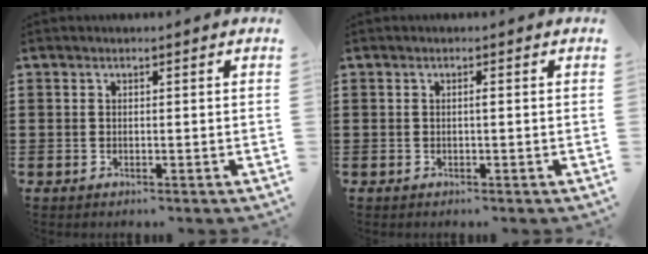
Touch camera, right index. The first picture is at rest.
{"total": 0.5, "force": [0.0, 0.0, 0.5], "torque": [-0.008, -0.001, -0.001]}